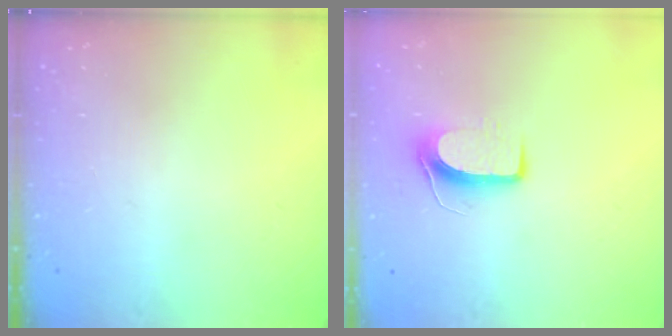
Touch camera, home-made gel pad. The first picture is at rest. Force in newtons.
{"total": 8.7, "press": 8.7, "slide": 0.7}